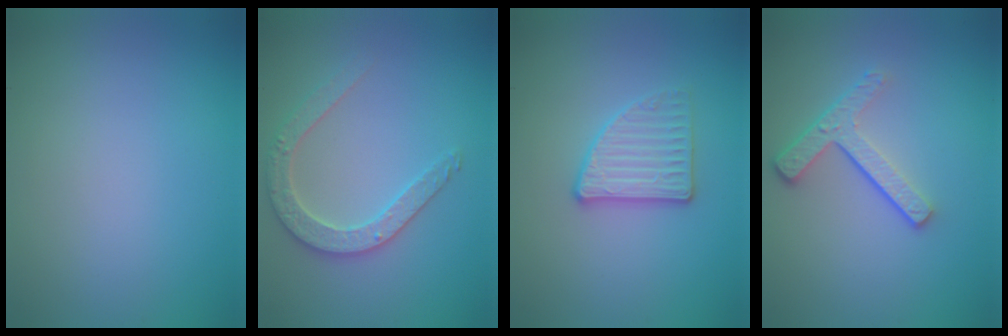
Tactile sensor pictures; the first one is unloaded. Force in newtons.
{"total": 3.2, "press": 3.0, "slide": 1.0}
{"total": 2.9, "press": 2.8, "slide": 0.7}
{"total": 3.6, "press": 2.6, "slide": 2.5}